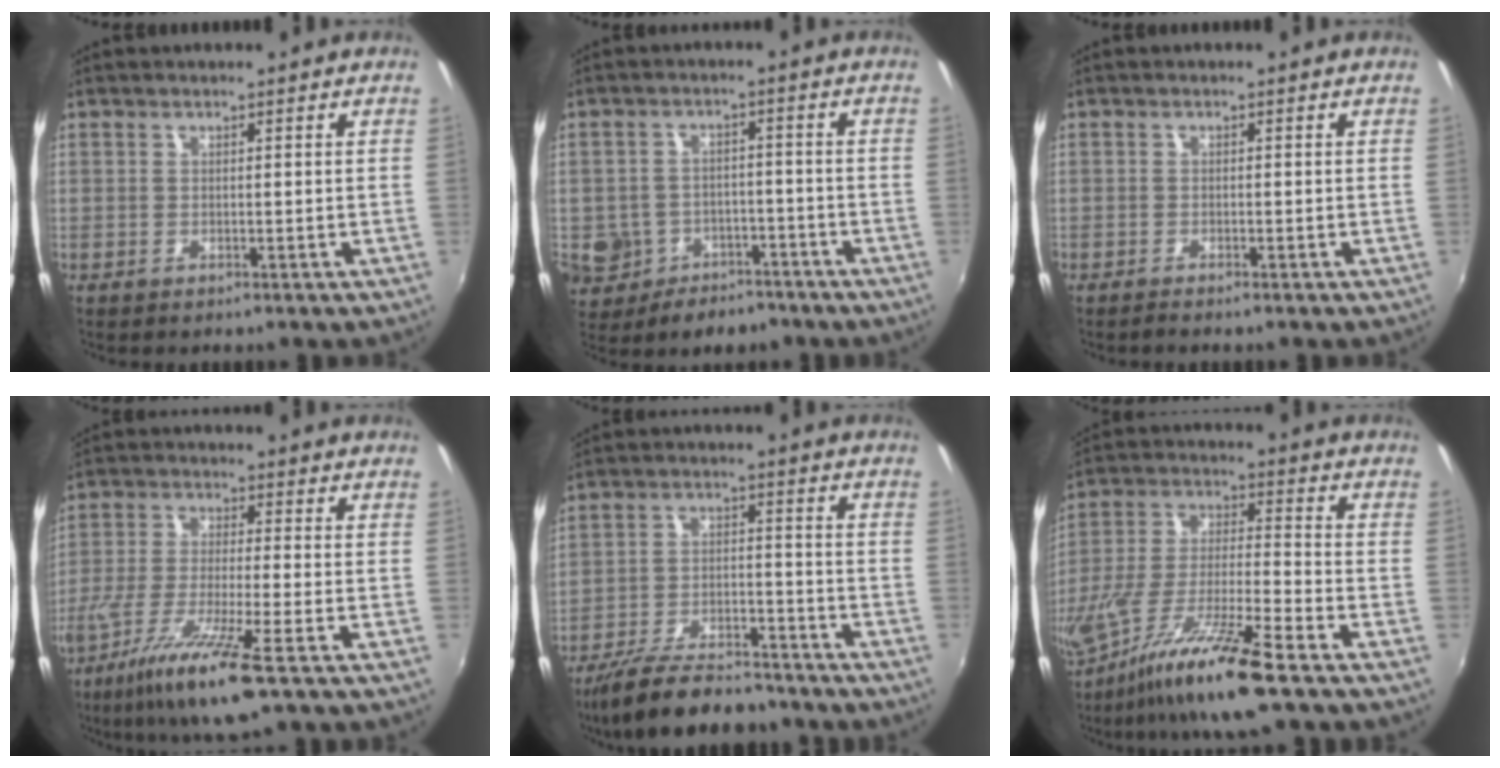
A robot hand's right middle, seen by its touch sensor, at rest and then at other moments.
{"total": 11.5, "force": [-5.4, 9.3, 3.9], "torque": [-0.119, 0.017, -0.062]}
{"total": 1.0, "force": [-1.0, 0.0, 0.3], "torque": [-0.010, -0.004, -0.018]}
{"total": 13.1, "force": [-7.5, 1.1, 10.7], "torque": [-0.224, -0.035, -0.143]}
{"total": 16.1, "force": [-13.6, 4.7, 7.4], "torque": [-0.157, -0.017, -0.214]}
{"total": 17.0, "force": [-11.1, 1.0, 12.9], "torque": [-0.259, -0.040, -0.203]}